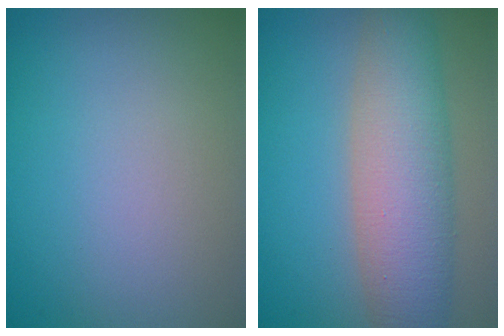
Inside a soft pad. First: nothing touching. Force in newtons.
{"total": 7.7, "press": 7.7, "slide": 0.2}